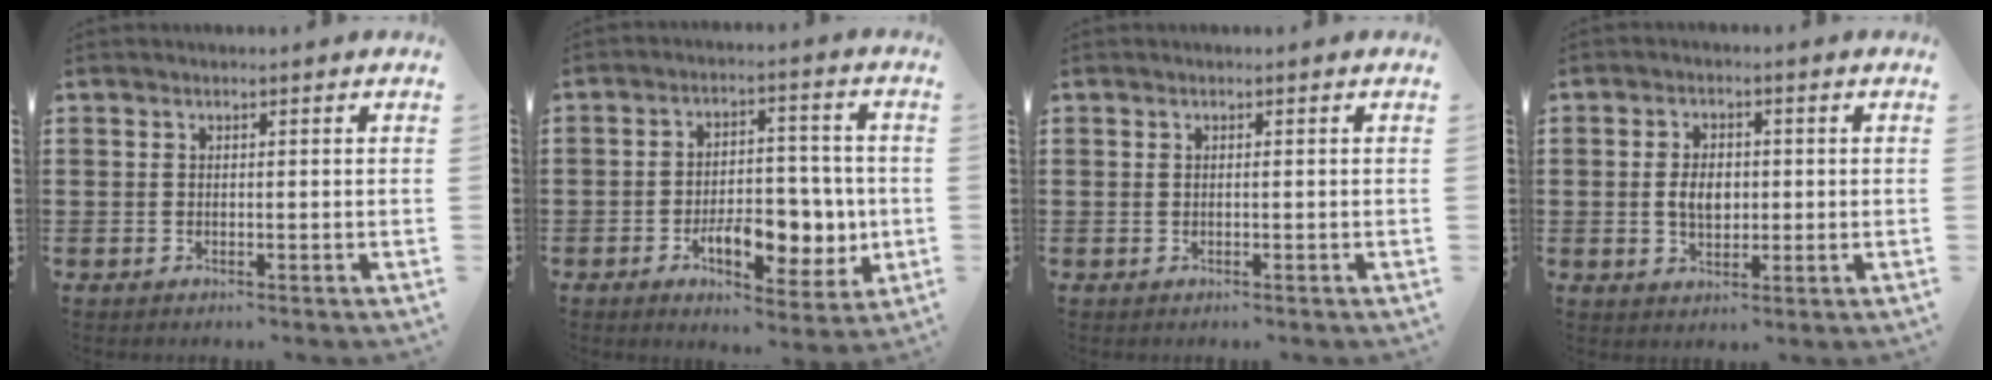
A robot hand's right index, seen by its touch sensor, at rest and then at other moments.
{"total": 9.0, "force": [-2.4, 5.2, 6.9], "torque": [-0.098, 0.004, -0.040]}
{"total": 0.0}
{"total": 3.9, "force": [-0.1, 2.2, 3.2], "torque": [-0.055, 0.004, -0.005]}